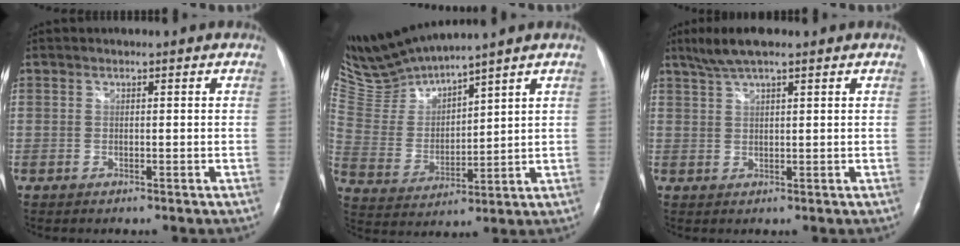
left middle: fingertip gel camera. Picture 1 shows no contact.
{"total": 9.8, "force": [9.6, -0.9, 1.8], "torque": [-0.063, -0.005, 0.213]}
{"total": 5.4, "force": [4.1, 0.7, 3.5], "torque": [-0.075, 0.016, 0.075]}